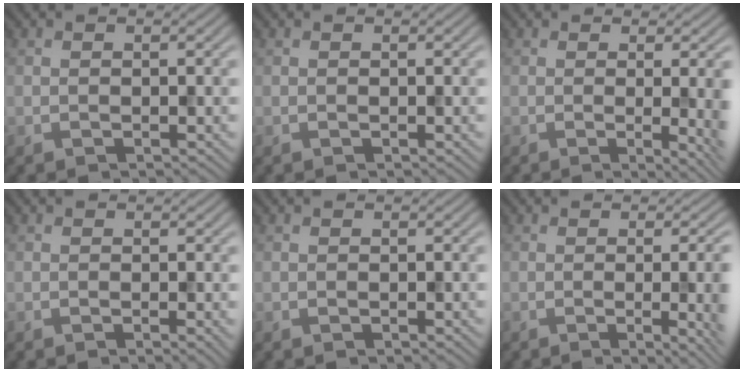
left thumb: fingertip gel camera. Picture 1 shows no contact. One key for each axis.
{"total": 0.0}
{"total": 6.5, "fx": -0.5, "fy": 1.9, "fz": 6.2, "tx": -0.070, "ty": -0.008, "tz": -0.005}
{"total": 0.7, "fx": -0.1, "fy": 0.1, "fz": 0.7, "tx": -0.010, "ty": -0.005, "tz": -0.004}
{"total": 0.0}
{"total": 8.8, "fx": -1.1, "fy": 3.1, "fz": 8.2, "tx": -0.076, "ty": 0.000, "tz": -0.013}